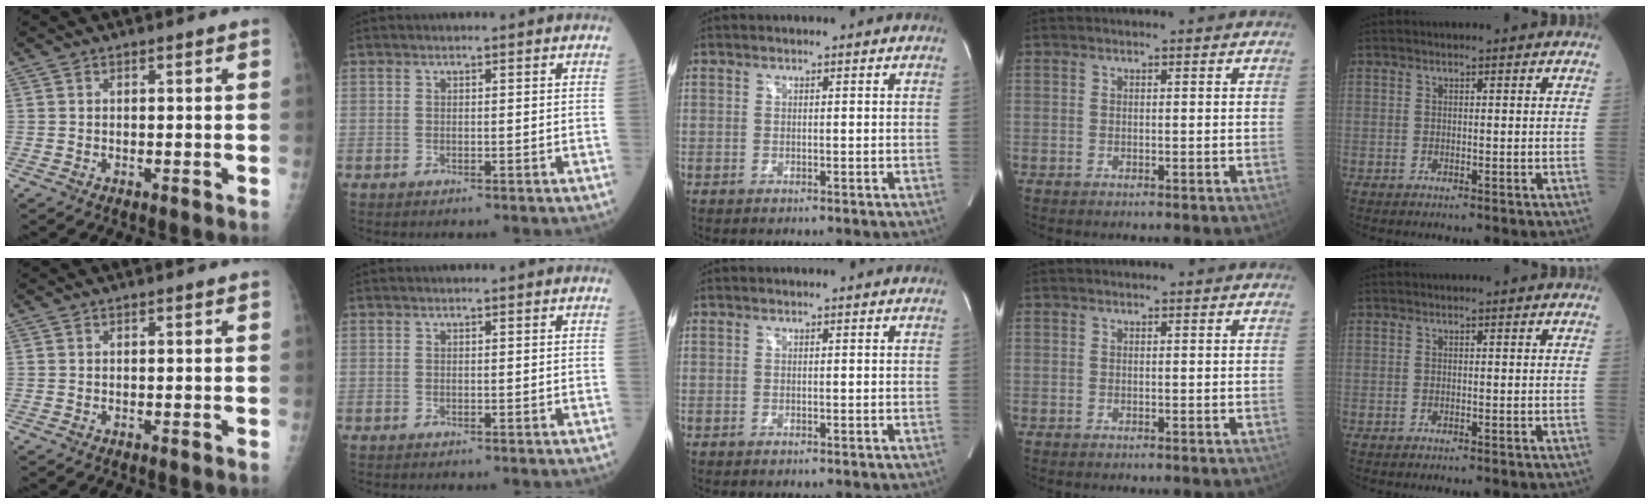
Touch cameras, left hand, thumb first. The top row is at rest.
{}